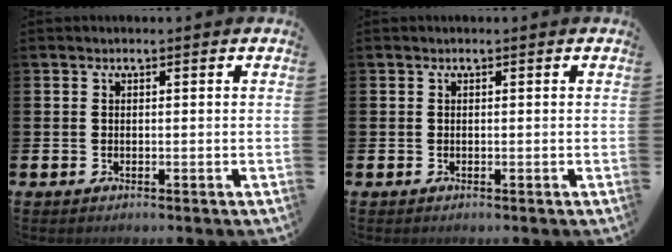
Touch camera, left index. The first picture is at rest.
{"total": 0.0}